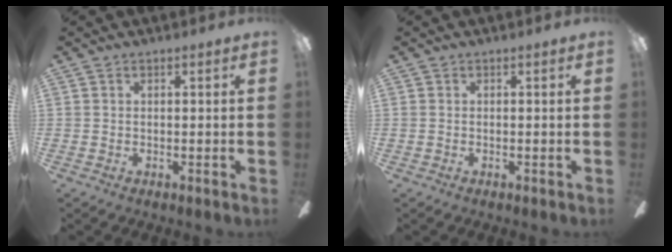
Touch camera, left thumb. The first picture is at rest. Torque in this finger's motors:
{"motor_torque": [-0.17, -0.16, 0.14, -0.11, 0.00]}